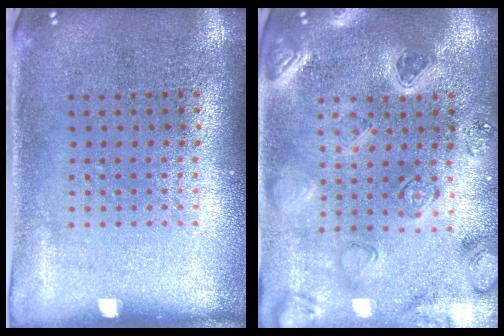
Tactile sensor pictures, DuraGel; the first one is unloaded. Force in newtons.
{"total": 2.3, "press": 2.2, "slide": 0.4}